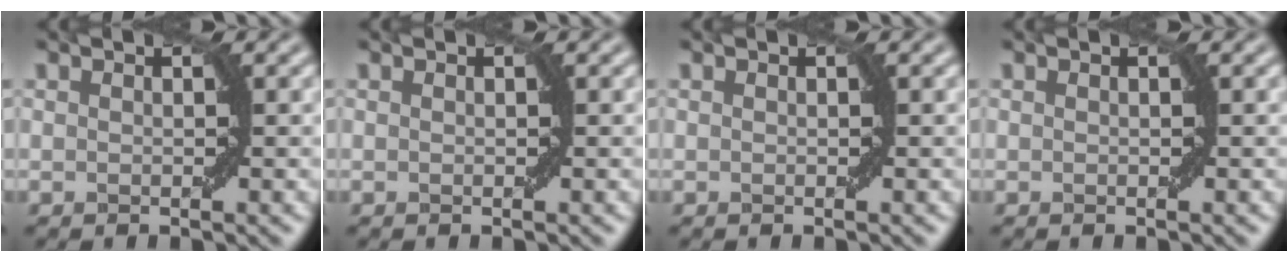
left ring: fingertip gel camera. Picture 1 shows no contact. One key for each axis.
{"total": 0.0}
{"total": 0.0}
{"total": 0.0}